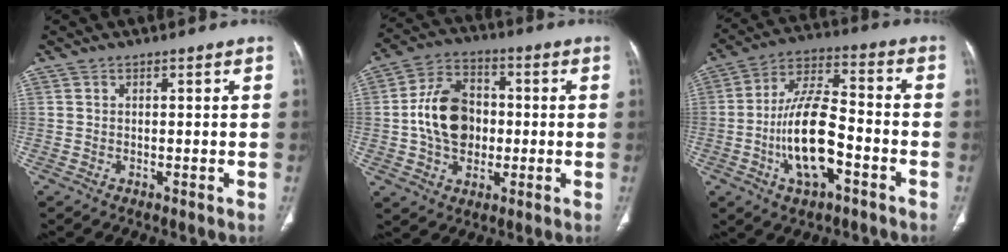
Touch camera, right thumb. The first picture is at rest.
{"total": 13.5, "force": [-0.5, 10.0, 9.0], "torque": [-0.137, 0.022, -0.011]}
{"total": 15.2, "force": [-4.6, 6.6, 12.8], "torque": [-0.228, 0.039, -0.083]}